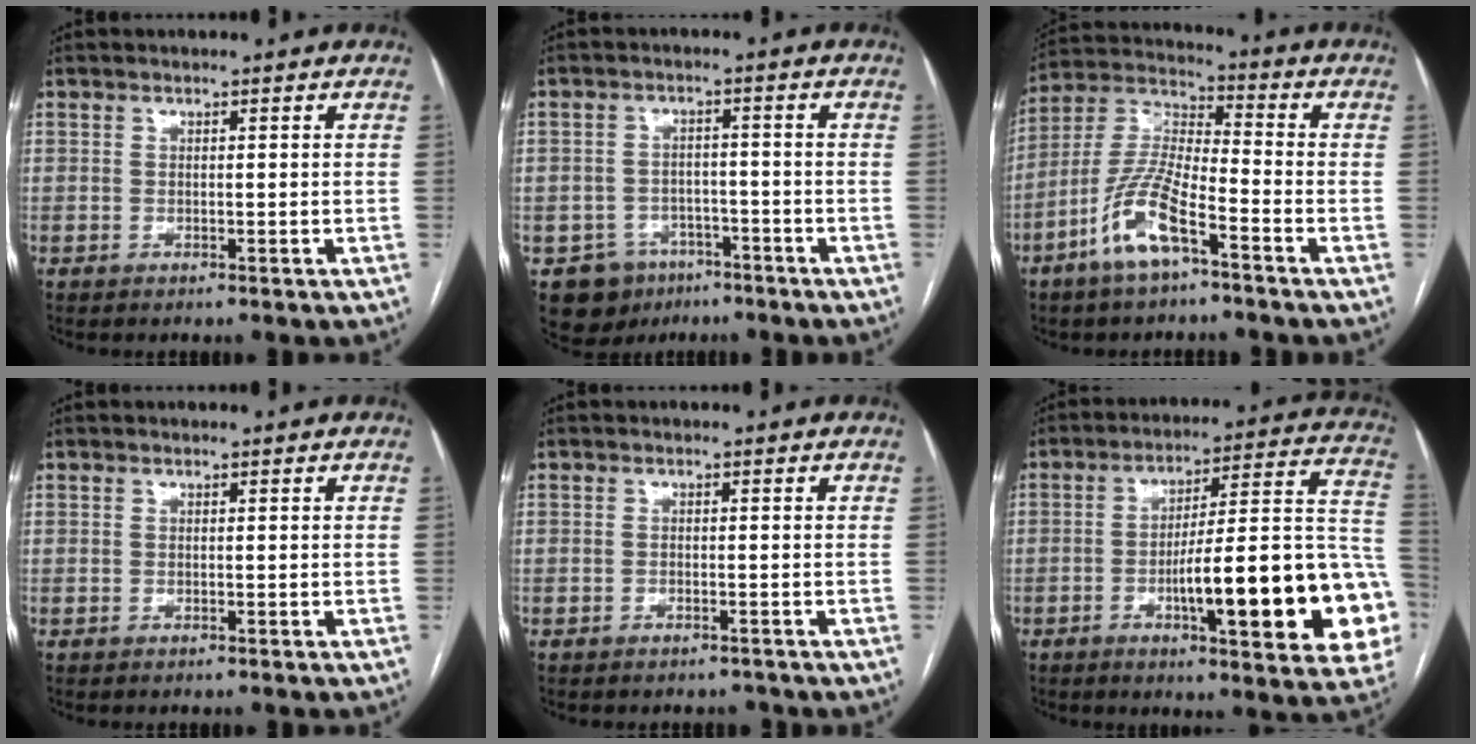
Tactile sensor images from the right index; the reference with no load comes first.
{"total": 7.4, "force": [-4.3, 5.9, 1.2], "torque": [-0.018, 0.011, -0.058]}
{"total": 11.1, "force": [-6.0, 2.5, 8.9], "torque": [-0.196, -0.001, -0.119]}
{"total": 0.0}
{"total": 1.8, "force": [-1.6, 0.8, 0.1], "torque": [0.000, 0.001, -0.020]}
{"total": 24.1, "force": [-6.8, 3.6, 22.8], "torque": [-0.229, 0.019, -0.086]}